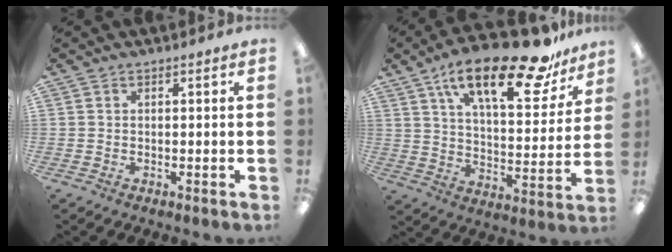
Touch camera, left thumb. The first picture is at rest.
{"total": 23.4, "force": [15.6, 7.7, 15.6], "torque": [-0.237, -0.091, 0.256]}